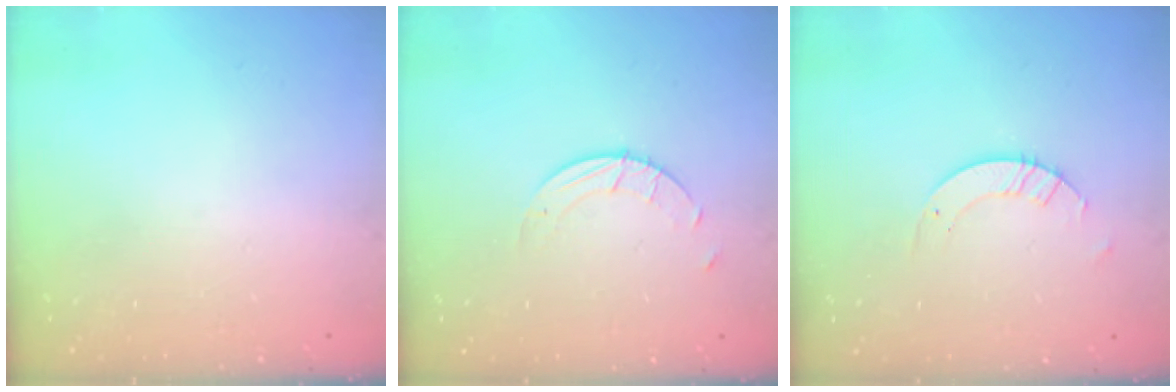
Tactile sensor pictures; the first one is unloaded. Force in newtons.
{"total": 2.6, "press": 2.6, "slide": 0.2}
{"total": 3.7, "press": 3.7, "slide": 0.2}